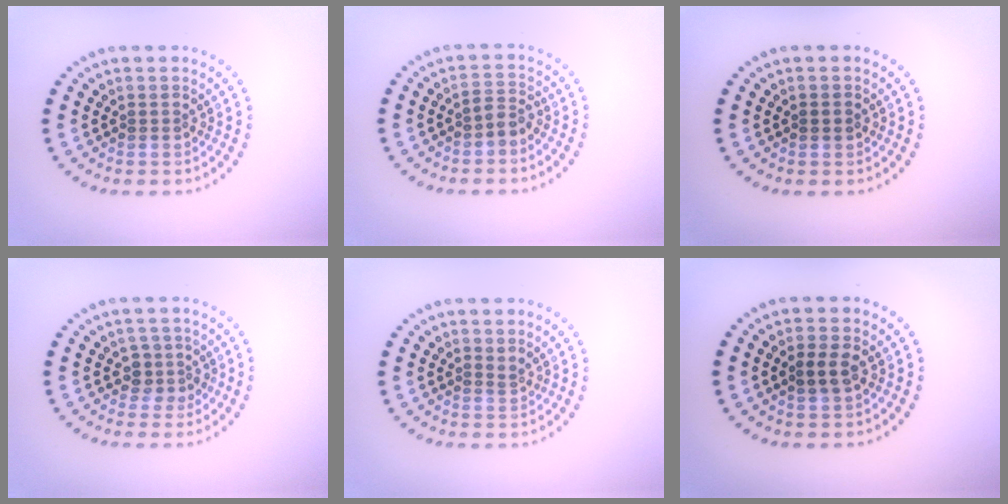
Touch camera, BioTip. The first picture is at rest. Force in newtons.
{"total": 1.6, "press": 1.4, "slide": 0.9}
{"total": 1.1, "press": 1.1, "slide": 0.1}
{"total": 1.9, "press": 1.6, "slide": 1.0}
{"total": 0.6, "press": 0.2, "slide": 0.6}
{"total": 2.1, "press": 2.1, "slide": 0.3}